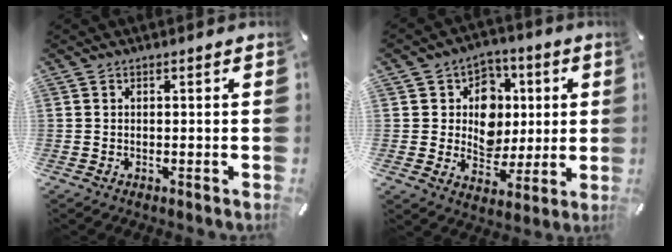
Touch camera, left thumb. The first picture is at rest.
{"total": 11.6, "force": [1.8, 10.5, 4.5], "torque": [-0.062, -0.009, 0.039]}